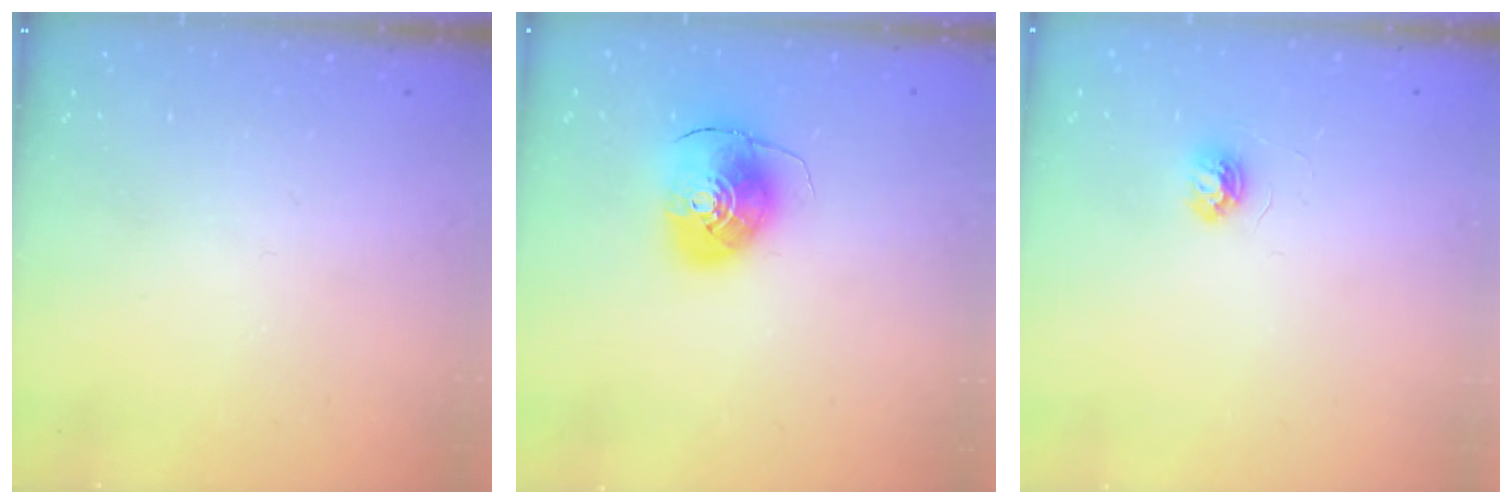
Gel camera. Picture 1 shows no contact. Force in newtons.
{"total": 9.3, "press": 9.3, "slide": 1.1}
{"total": 3.7, "press": 3.7, "slide": 0.4}